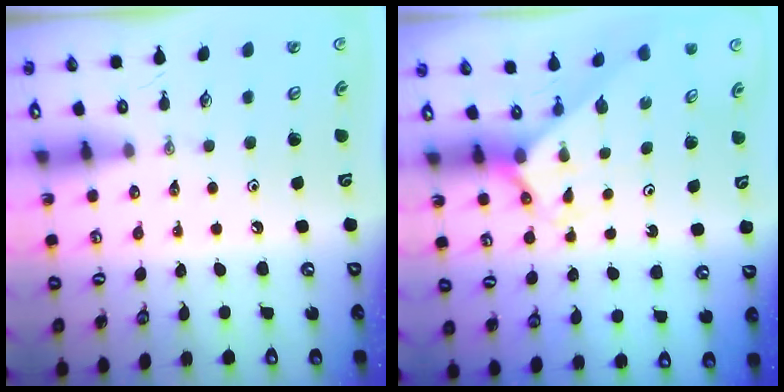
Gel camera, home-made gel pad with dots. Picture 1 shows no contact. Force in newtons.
{"total": 2.0, "press": 2.0, "slide": 0.1}